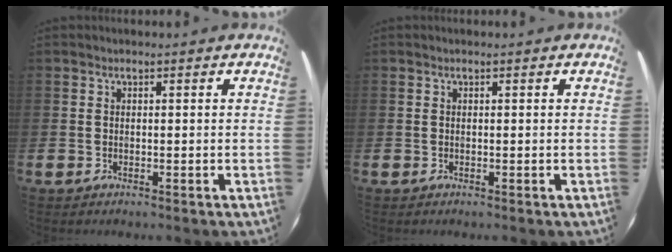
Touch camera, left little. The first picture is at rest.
{"total": 0.0}